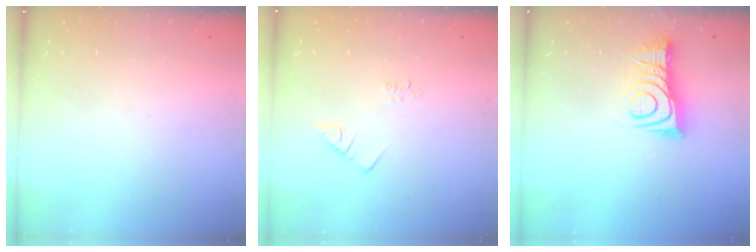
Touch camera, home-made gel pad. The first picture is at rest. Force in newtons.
{"total": 2.5, "press": 2.5, "slide": 0.5}
{"total": 11.2, "press": 11.2, "slide": 0.5}